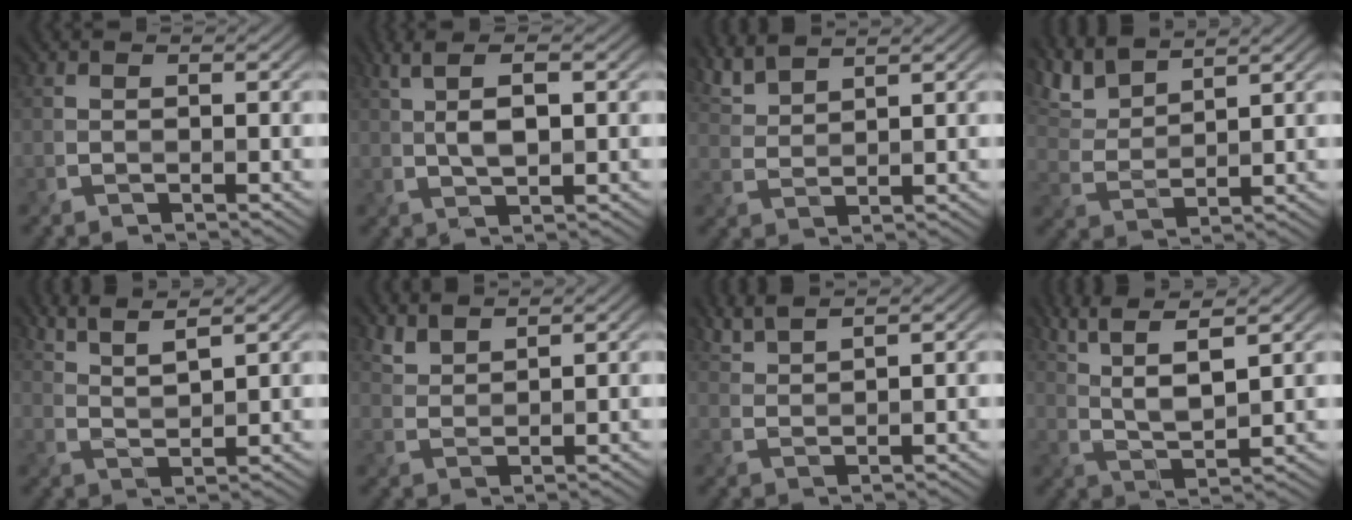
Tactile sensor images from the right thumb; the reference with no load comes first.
{"total": 5.0, "force": [1.5, 1.6, 4.6], "torque": [-0.093, 0.000, 0.031]}
{"total": 4.0, "force": [3.5, 0.6, 1.8], "torque": [-0.047, 0.008, 0.076]}
{"total": 6.4, "force": [5.3, 1.7, 3.3], "torque": [-0.086, 0.011, 0.107]}
{"total": 5.4, "force": [4.2, 0.8, 3.3], "torque": [-0.063, 0.004, 0.083]}
{"total": 2.9, "force": [2.7, 0.6, 1.0], "torque": [-0.030, 0.000, 0.064]}
{"total": 3.4, "force": [2.9, 0.3, 1.6], "torque": [-0.031, 0.008, 0.061]}
{"total": 8.5, "force": [5.1, 1.8, 6.5], "torque": [-0.138, 0.009, 0.100]}